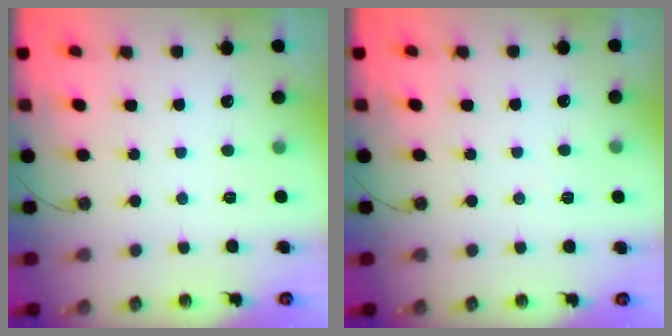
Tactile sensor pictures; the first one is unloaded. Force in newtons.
{"total": 3.1, "press": 2.2, "slide": 2.1}